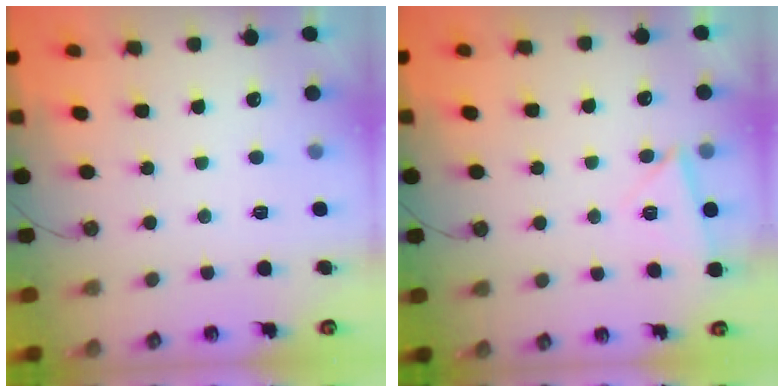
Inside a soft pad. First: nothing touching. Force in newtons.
{"total": 4.2, "press": 3.5, "slide": 2.3}